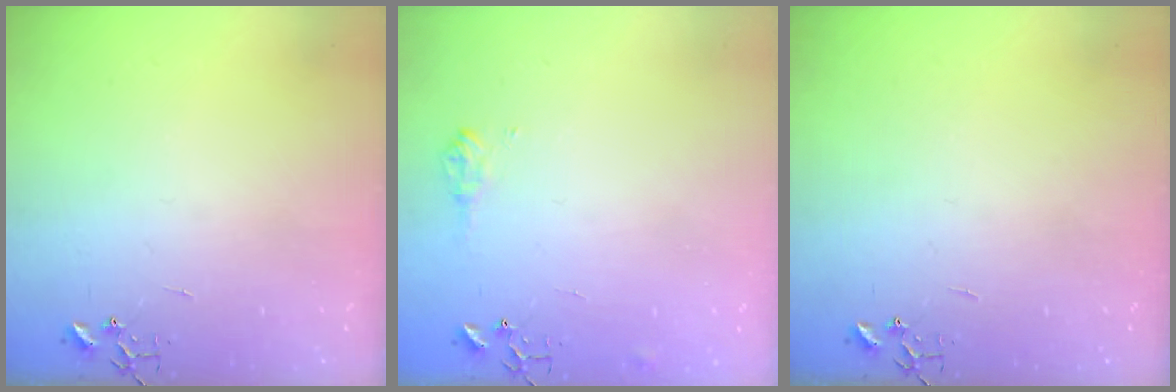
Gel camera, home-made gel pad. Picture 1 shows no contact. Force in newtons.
{"total": 7.4, "press": 7.4, "slide": 0.5}
{"total": 0.0}